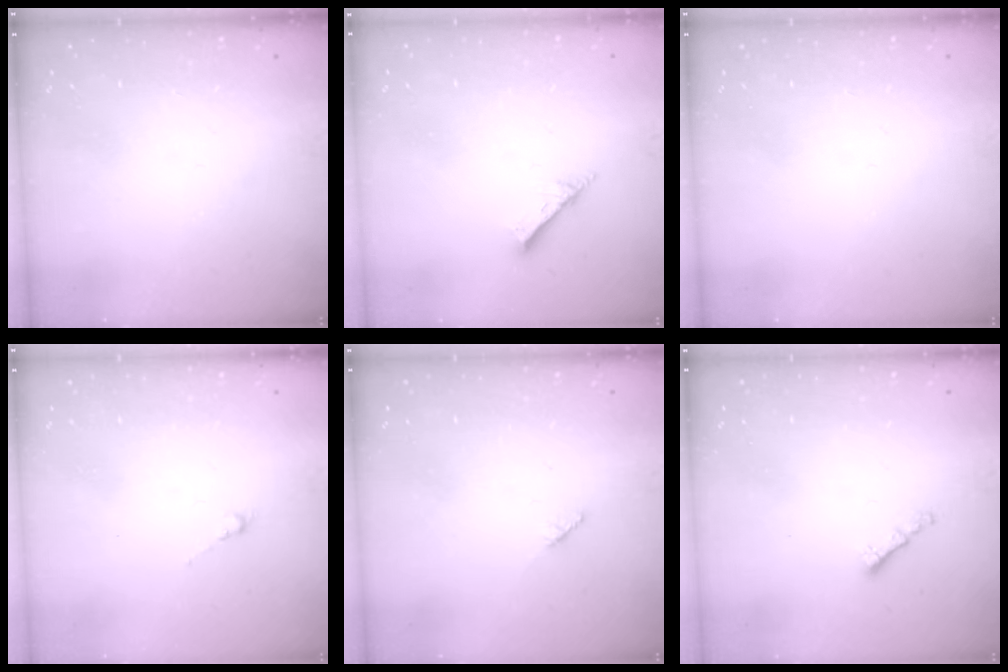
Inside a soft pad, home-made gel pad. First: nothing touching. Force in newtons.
{"total": 2.0, "press": 2.0, "slide": 0.1}
{"total": 0.0}
{"total": 0.0}
{"total": 1.9, "press": 1.9, "slide": 0.3}
{"total": 1.2, "press": 1.1, "slide": 0.5}